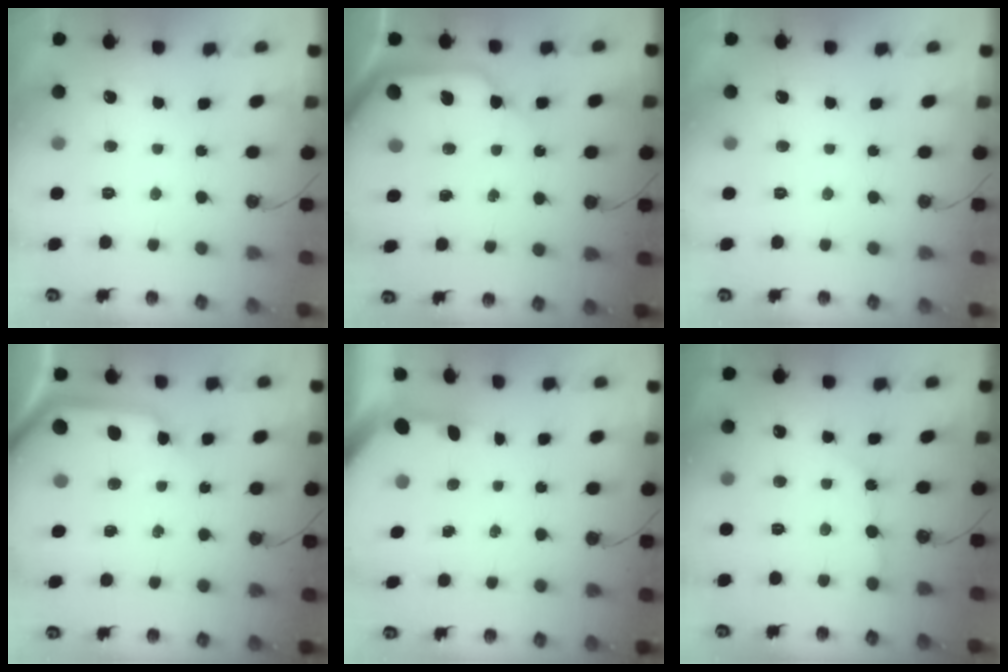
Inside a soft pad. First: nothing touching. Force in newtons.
{"total": 11.7, "press": 11.5, "slide": 1.8}
{"total": 0.0}
{"total": 10.4, "press": 10.3, "slide": 1.4}
{"total": 3.2, "press": 3.2, "slide": 0.2}
{"total": 3.4, "press": 3.4, "slide": 0.3}